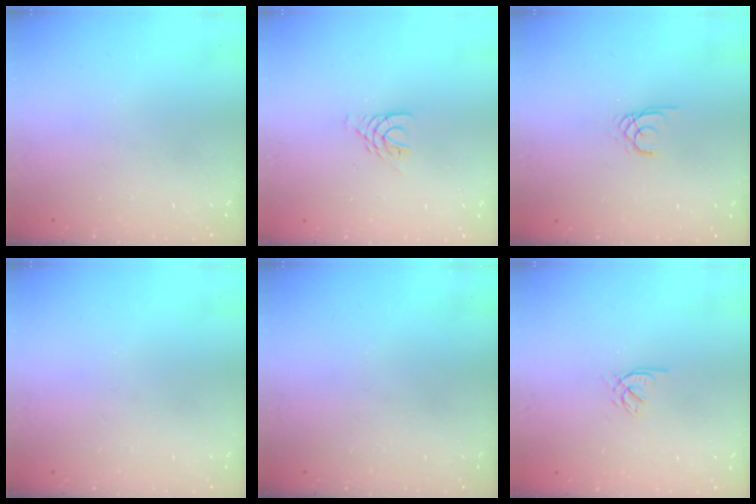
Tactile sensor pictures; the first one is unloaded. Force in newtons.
{"total": 4.4, "press": 4.4, "slide": 0.6}
{"total": 1.5, "press": 1.5, "slide": 0.1}
{"total": 0.0}
{"total": 0.0}
{"total": 2.1, "press": 2.0, "slide": 0.5}